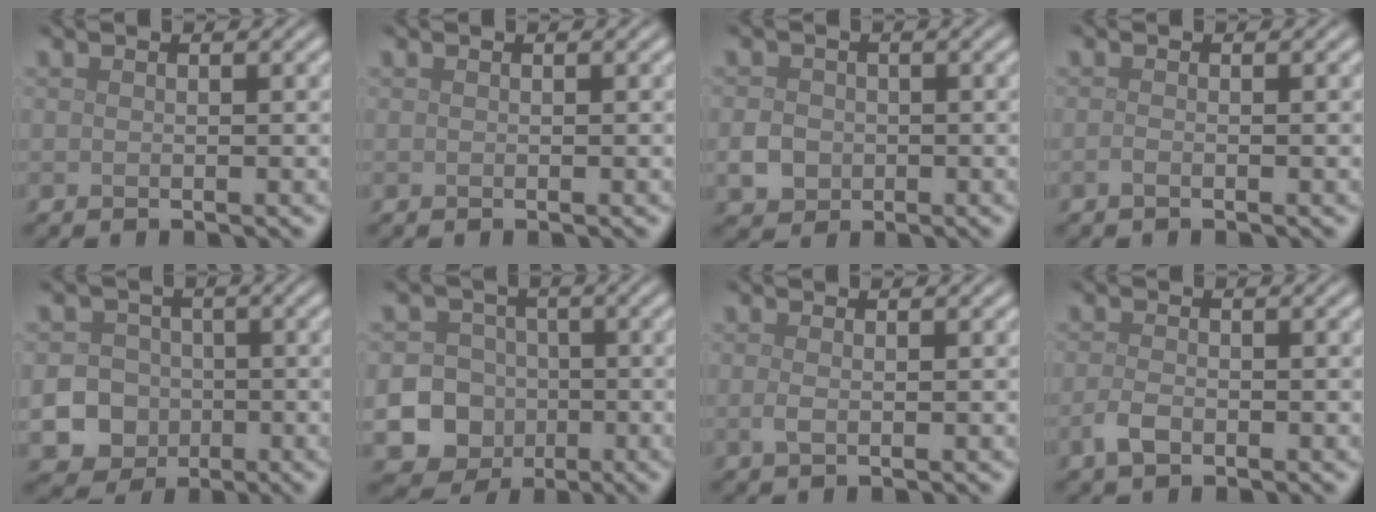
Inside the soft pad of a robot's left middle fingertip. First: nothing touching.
{"total": 0.0}
{"total": 2.4, "force": [-0.6, 2.1, 1.0], "torque": [-0.017, -0.001, -0.013]}
{"total": 0.5, "force": [-0.4, 0.1, 0.4], "torque": [-0.008, -0.002, -0.008]}
{"total": 14.0, "force": [-5.0, 12.7, 3.0], "torque": [-0.080, -0.040, -0.106]}
{"total": 17.6, "force": [-5.7, 16.4, 3.3], "torque": [-0.095, -0.039, -0.115]}
{"total": 1.0, "force": [-0.1, 0.4, 0.9], "torque": [-0.022, -0.002, -0.003]}
{"total": 1.8, "force": [-0.9, 1.0, 1.2], "torque": [-0.027, -0.001, -0.020]}